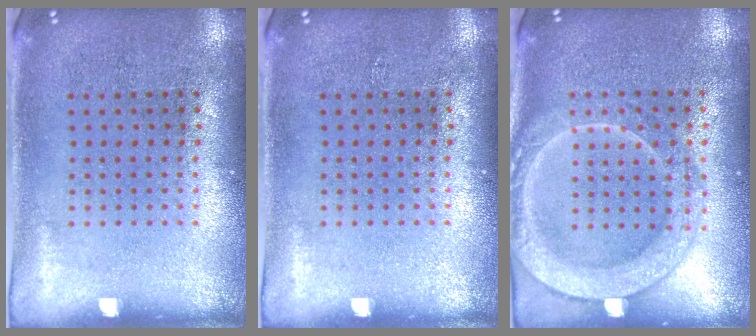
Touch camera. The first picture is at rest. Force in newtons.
{"total": 0.0}
{"total": 2.0, "press": 2.0, "slide": 0.2}